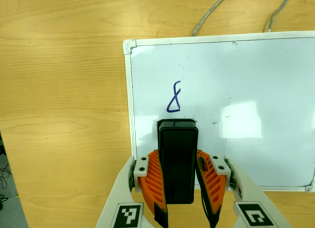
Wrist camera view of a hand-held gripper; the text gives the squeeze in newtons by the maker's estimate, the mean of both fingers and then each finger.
{"total": 7.4, "left": 5.9, "right": 8.8}